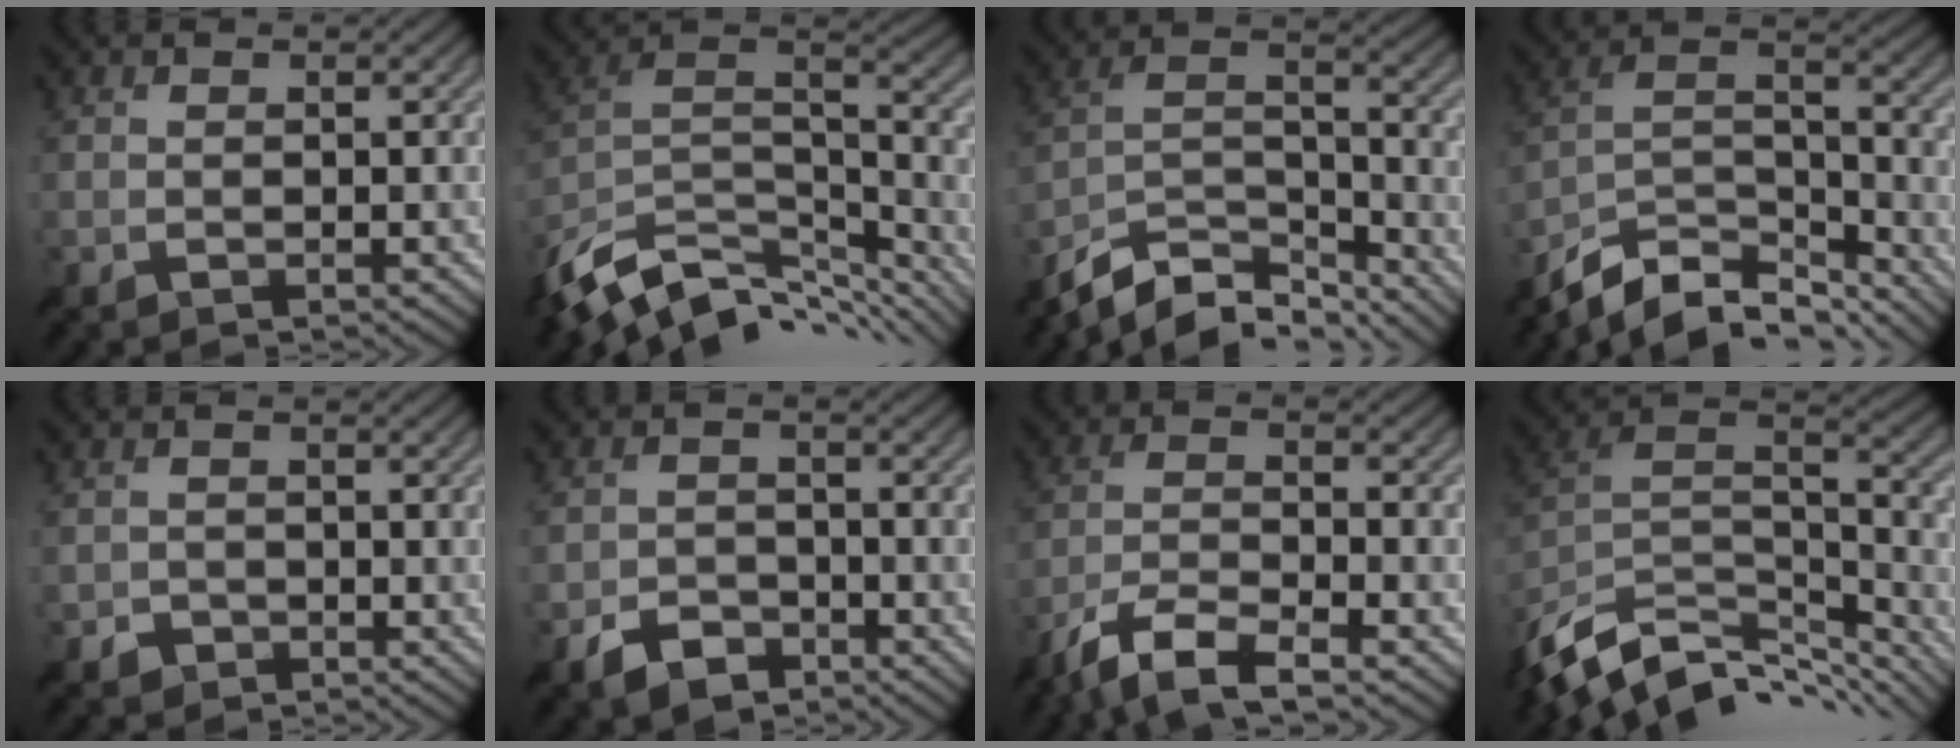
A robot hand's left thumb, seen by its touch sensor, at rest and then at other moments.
{"total": 14.4, "force": [-9.5, 6.8, 8.3], "torque": [-0.221, -0.019, -0.154]}
{"total": 10.9, "force": [-9.0, 3.5, 5.2], "torque": [-0.101, -0.001, -0.171]}
{"total": 11.9, "force": [-9.5, 4.3, 5.7], "torque": [-0.120, -0.004, -0.174]}
{"total": 1.8, "force": [-1.1, 1.4, 0.2], "torque": [0.002, -0.004, -0.023]}
{"total": 4.4, "force": [-3.1, 2.5, 1.7], "torque": [-0.032, -0.005, -0.064]}
{"total": 7.6, "force": [-5.6, 1.8, 4.8], "torque": [-0.103, -0.010, -0.116]}
{"total": 14.0, "force": [-9.6, 6.5, 7.8], "torque": [-0.210, -0.013, -0.156]}